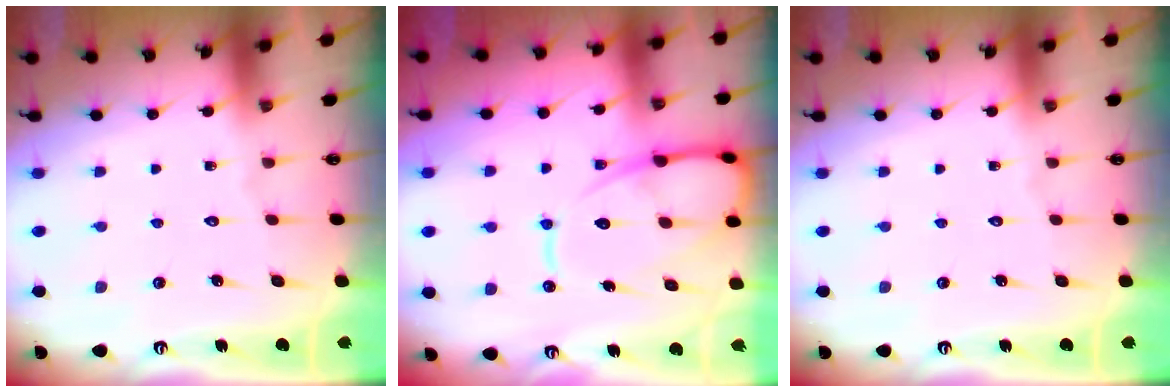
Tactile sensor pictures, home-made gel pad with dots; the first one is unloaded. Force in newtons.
{"total": 14.0, "press": 13.9, "slide": 1.5}
{"total": 0.0}